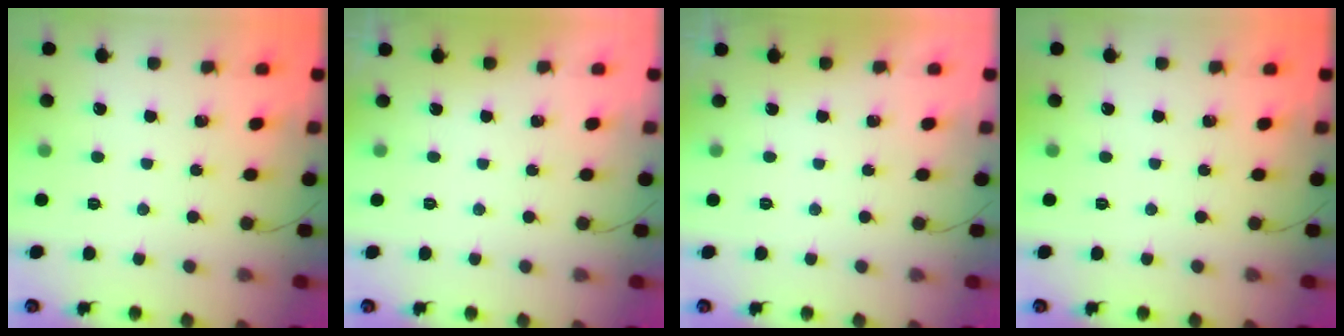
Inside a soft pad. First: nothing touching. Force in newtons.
{"total": 0.0}
{"total": 0.0}
{"total": 0.0}